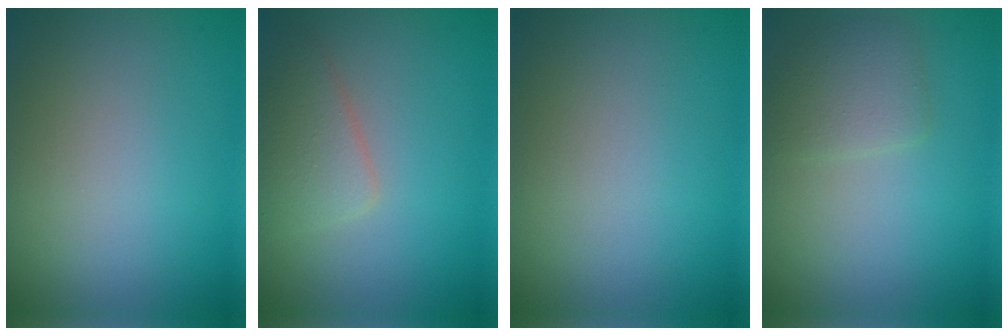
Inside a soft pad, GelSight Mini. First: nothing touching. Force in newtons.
{"total": 2.8, "press": 2.8, "slide": 0.2}
{"total": 0.0}
{"total": 2.4, "press": 2.4, "slide": 0.0}